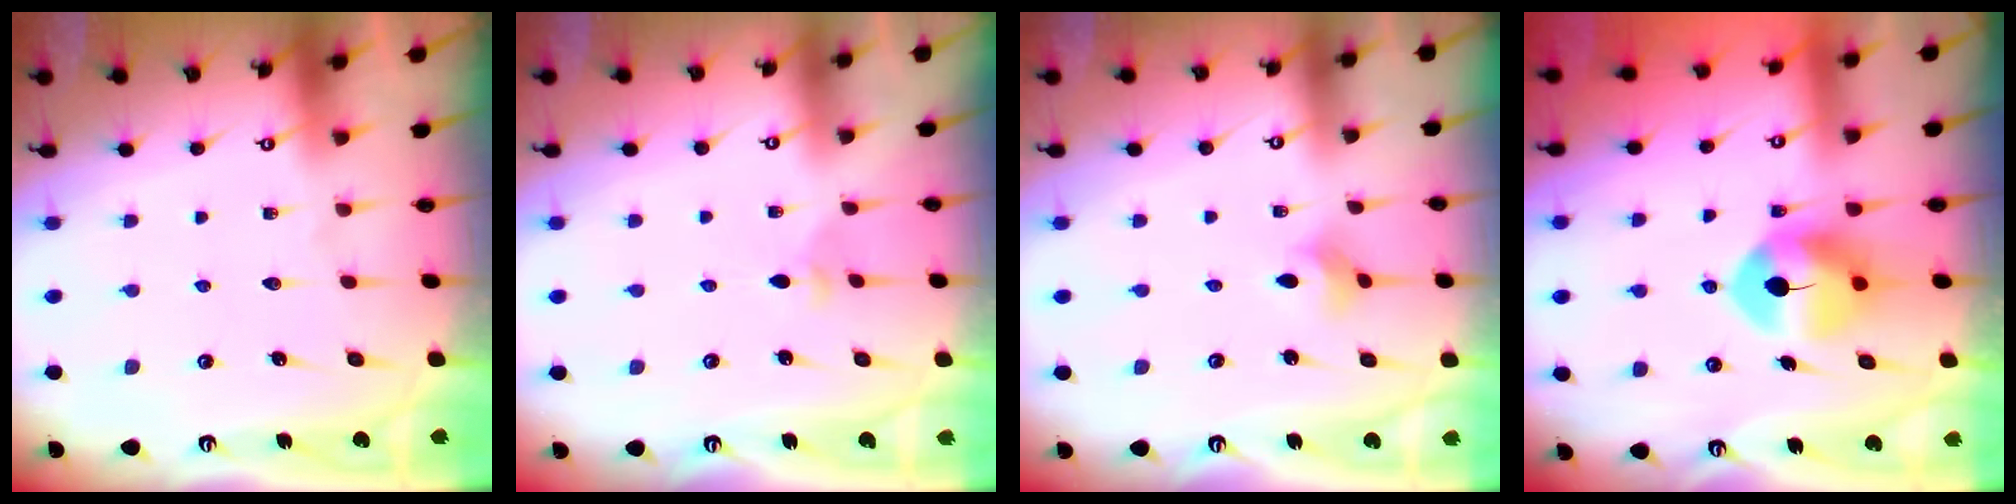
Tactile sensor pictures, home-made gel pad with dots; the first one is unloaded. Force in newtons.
{"total": 2.9, "press": 2.8, "slide": 0.6}
{"total": 2.3, "press": 2.3, "slide": 0.5}
{"total": 8.7, "press": 8.6, "slide": 1.3}